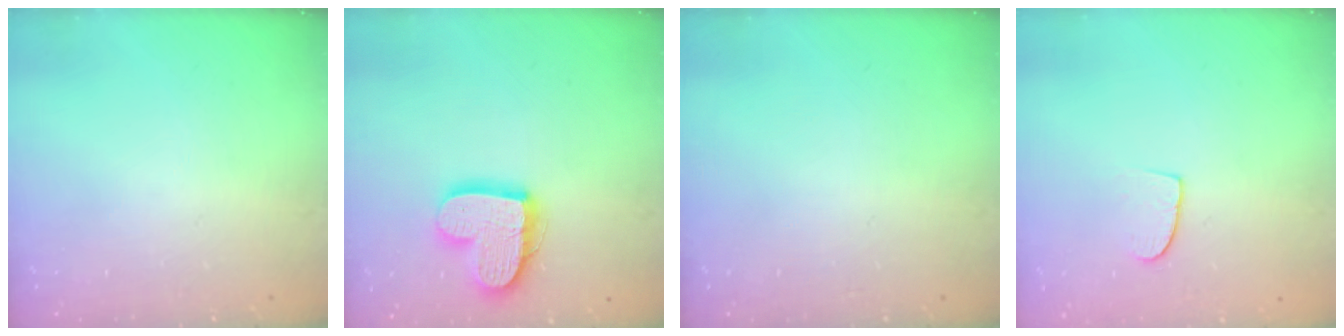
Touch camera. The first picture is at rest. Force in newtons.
{"total": 15.7, "press": 15.7, "slide": 1.4}
{"total": 0.0}
{"total": 6.8, "press": 6.7, "slide": 0.5}